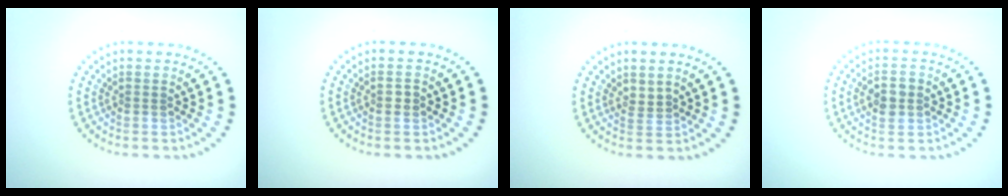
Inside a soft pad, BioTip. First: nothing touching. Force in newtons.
{"total": 1.0, "press": 1.0, "slide": 0.2}
{"total": 1.0, "press": 0.8, "slide": 0.6}
{"total": 2.8, "press": 2.8, "slide": 0.1}